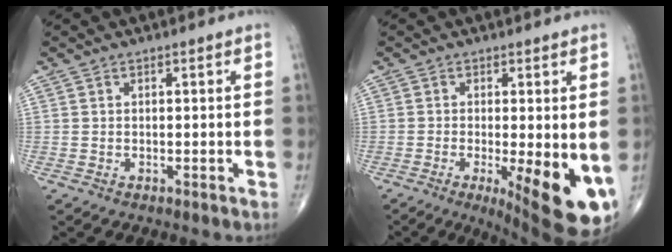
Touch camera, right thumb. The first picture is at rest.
{"total": 13.8, "force": [-3.7, 4.1, 12.6], "torque": [-0.147, -0.021, -0.040]}